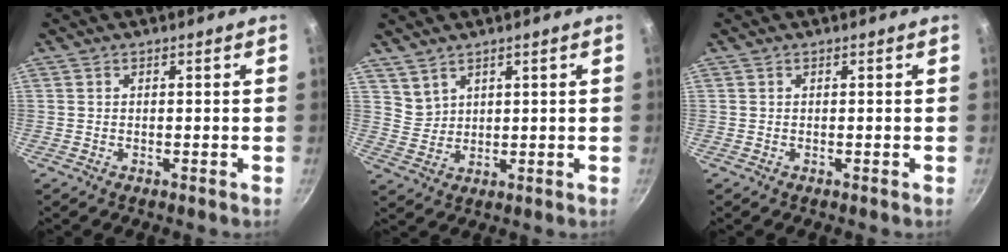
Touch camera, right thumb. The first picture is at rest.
{"total": 3.6, "force": [3.0, 2.0, 0.6], "torque": [0.000, -0.006, 0.068]}
{"total": 0.0}